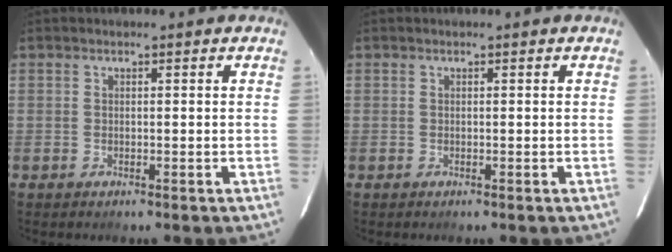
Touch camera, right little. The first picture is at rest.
{"total": 0.0}